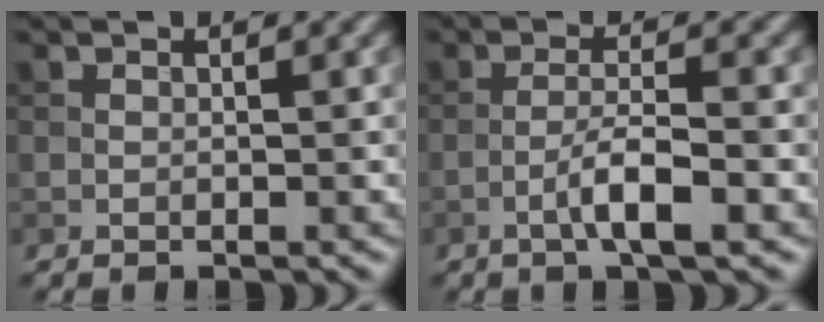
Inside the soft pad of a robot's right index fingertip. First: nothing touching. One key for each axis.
{"total": 3.7, "fx": -1.6, "fy": 0.6, "fz": 3.3, "tx": -0.061, "ty": 0.008, "tz": -0.034}